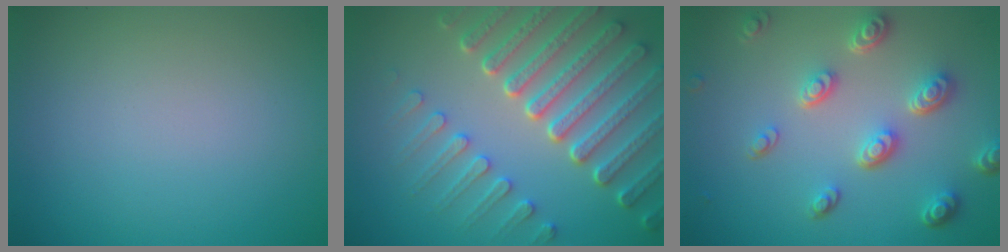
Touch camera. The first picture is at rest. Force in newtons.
{"total": 8.0, "press": 6.1, "slide": 5.2}
{"total": 4.8, "press": 3.7, "slide": 3.0}